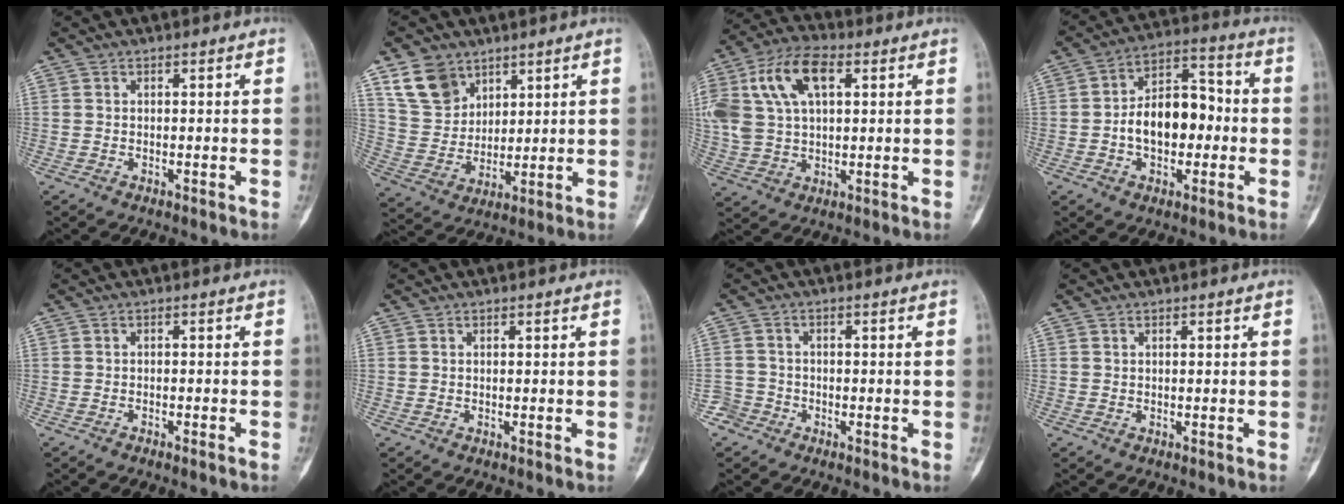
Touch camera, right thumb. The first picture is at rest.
{"total": 10.1, "force": [6.4, 7.0, 3.4], "torque": [-0.047, -0.030, 0.135]}
{"total": 16.1, "force": [4.9, 9.3, 12.2], "torque": [-0.250, 0.018, 0.089]}
{"total": 13.0, "force": [-1.6, 8.3, 9.8], "torque": [-0.126, 0.043, -0.033]}
{"total": 1.6, "force": [-1.2, -0.1, 1.1], "torque": [-0.020, 0.008, -0.012]}
{"total": 0.0}
{"total": 3.0, "force": [-2.0, 2.1, -0.6], "torque": [0.023, 0.014, -0.045]}
{"total": 0.0}